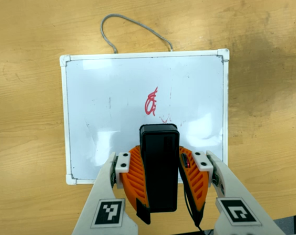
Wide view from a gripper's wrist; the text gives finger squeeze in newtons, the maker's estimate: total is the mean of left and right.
{"total": 6.3, "left": 5.4, "right": 7.1}